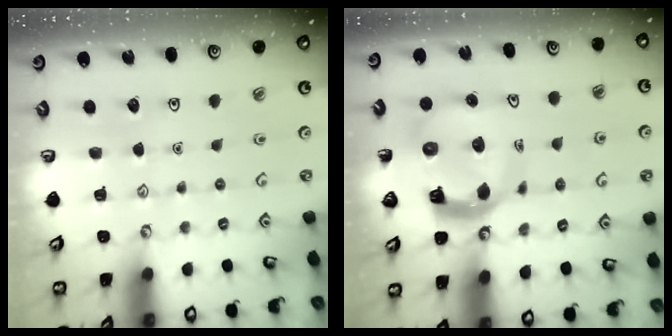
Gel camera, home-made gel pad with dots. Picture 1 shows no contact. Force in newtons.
{"total": 11.4, "press": 11.3, "slide": 1.5}